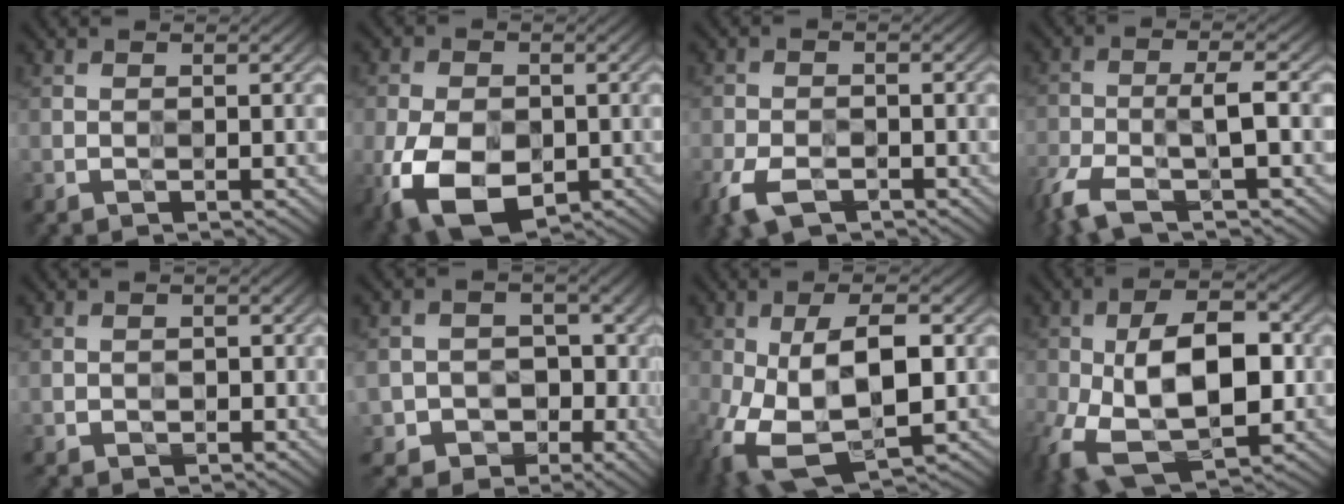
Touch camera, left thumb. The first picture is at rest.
{"total": 11.6, "force": [-4.0, 7.0, 8.4], "torque": [-0.189, -0.029, -0.070]}
{"total": 5.5, "force": [-3.3, 2.7, 3.5], "torque": [-0.077, -0.009, -0.067]}
{"total": 6.9, "force": [-3.8, 1.4, 5.6], "torque": [-0.116, 0.000, -0.088]}
{"total": 1.2, "force": [-0.2, 1.1, 0.5], "torque": [-0.009, -0.009, -0.004]}
{"total": 7.8, "force": [-2.4, 7.0, 2.5], "torque": [-0.033, -0.014, -0.054]}
{"total": 13.4, "force": [-2.8, 6.8, 11.1], "torque": [-0.234, -0.026, -0.043]}
{"total": 14.9, "force": [-3.1, 8.2, 12.0], "torque": [-0.238, -0.022, -0.051]}